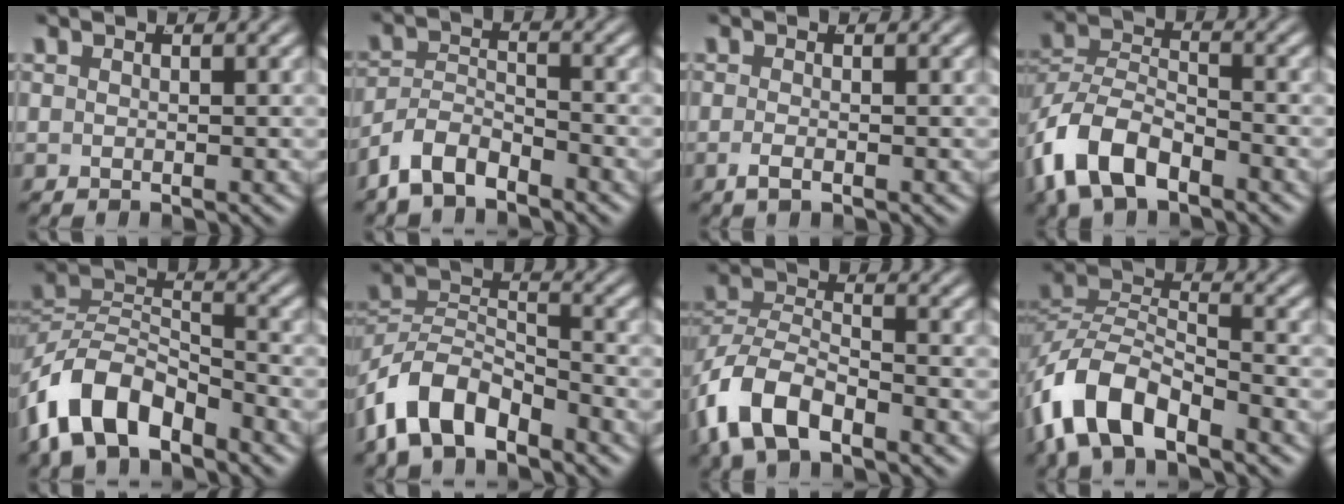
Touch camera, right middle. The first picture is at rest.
{"total": 5.2, "force": [-3.5, 3.3, 1.7], "torque": [-0.046, -0.003, -0.065]}
{"total": 1.2, "force": [-0.7, 0.1, 0.9], "torque": [-0.023, 0.003, -0.014]}
{"total": 6.6, "force": [-2.9, 4.6, 3.8], "torque": [-0.090, -0.003, -0.054]}
{"total": 7.5, "force": [-3.2, 5.1, 4.4], "torque": [-0.094, -0.009, -0.057]}
{"total": 6.8, "force": [-3.4, 4.7, 3.6], "torque": [-0.079, -0.005, -0.061]}
{"total": 6.0, "force": [-2.5, 4.1, 3.5], "torque": [-0.089, -0.003, -0.048]}
{"total": 6.1, "force": [-2.7, 3.8, 4.0], "torque": [-0.099, -0.005, -0.049]}